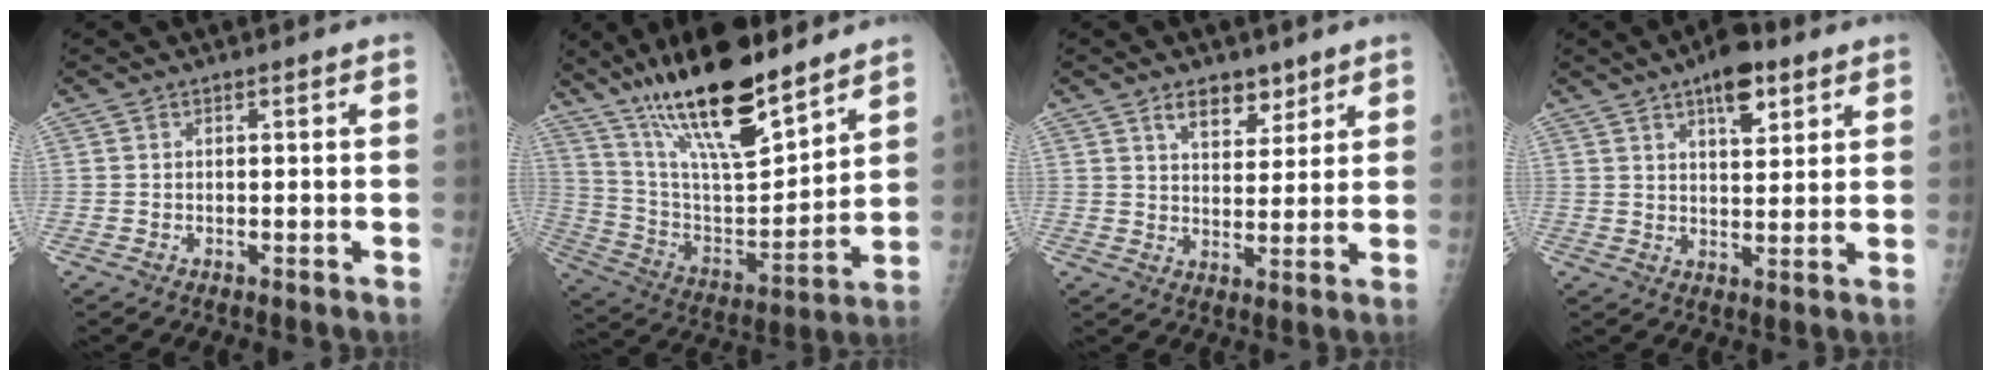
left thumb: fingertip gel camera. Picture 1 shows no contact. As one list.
[{"total": 23.6, "force": [16.9, 6.4, 15.2], "torque": [-0.240, -0.071, 0.304]}, {"total": 6.6, "force": [4.4, 3.6, 3.3], "torque": [-0.023, -0.029, 0.073]}, {"total": 8.4, "force": [4.8, 3.6, 5.9], "torque": [-0.066, -0.022, 0.070]}]